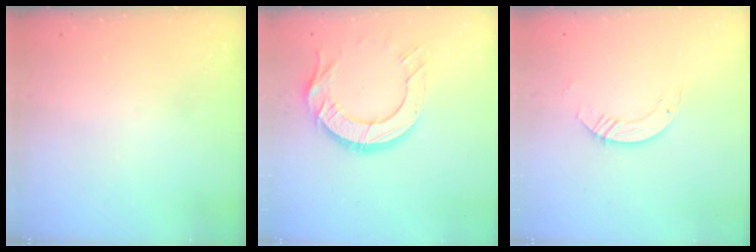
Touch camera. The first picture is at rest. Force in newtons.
{"total": 12.8, "press": 12.7, "slide": 1.1}
{"total": 3.8, "press": 3.8, "slide": 0.1}